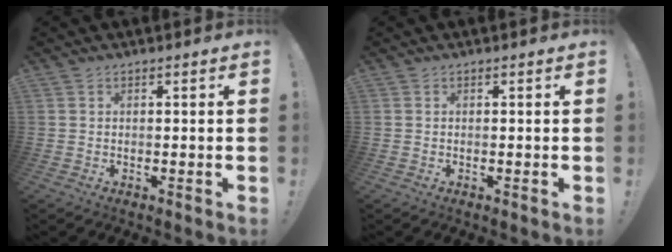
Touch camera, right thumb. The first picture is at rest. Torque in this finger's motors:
{"motor_torque": [0.31, -0.09, -0.05, -0.23, 0.04]}